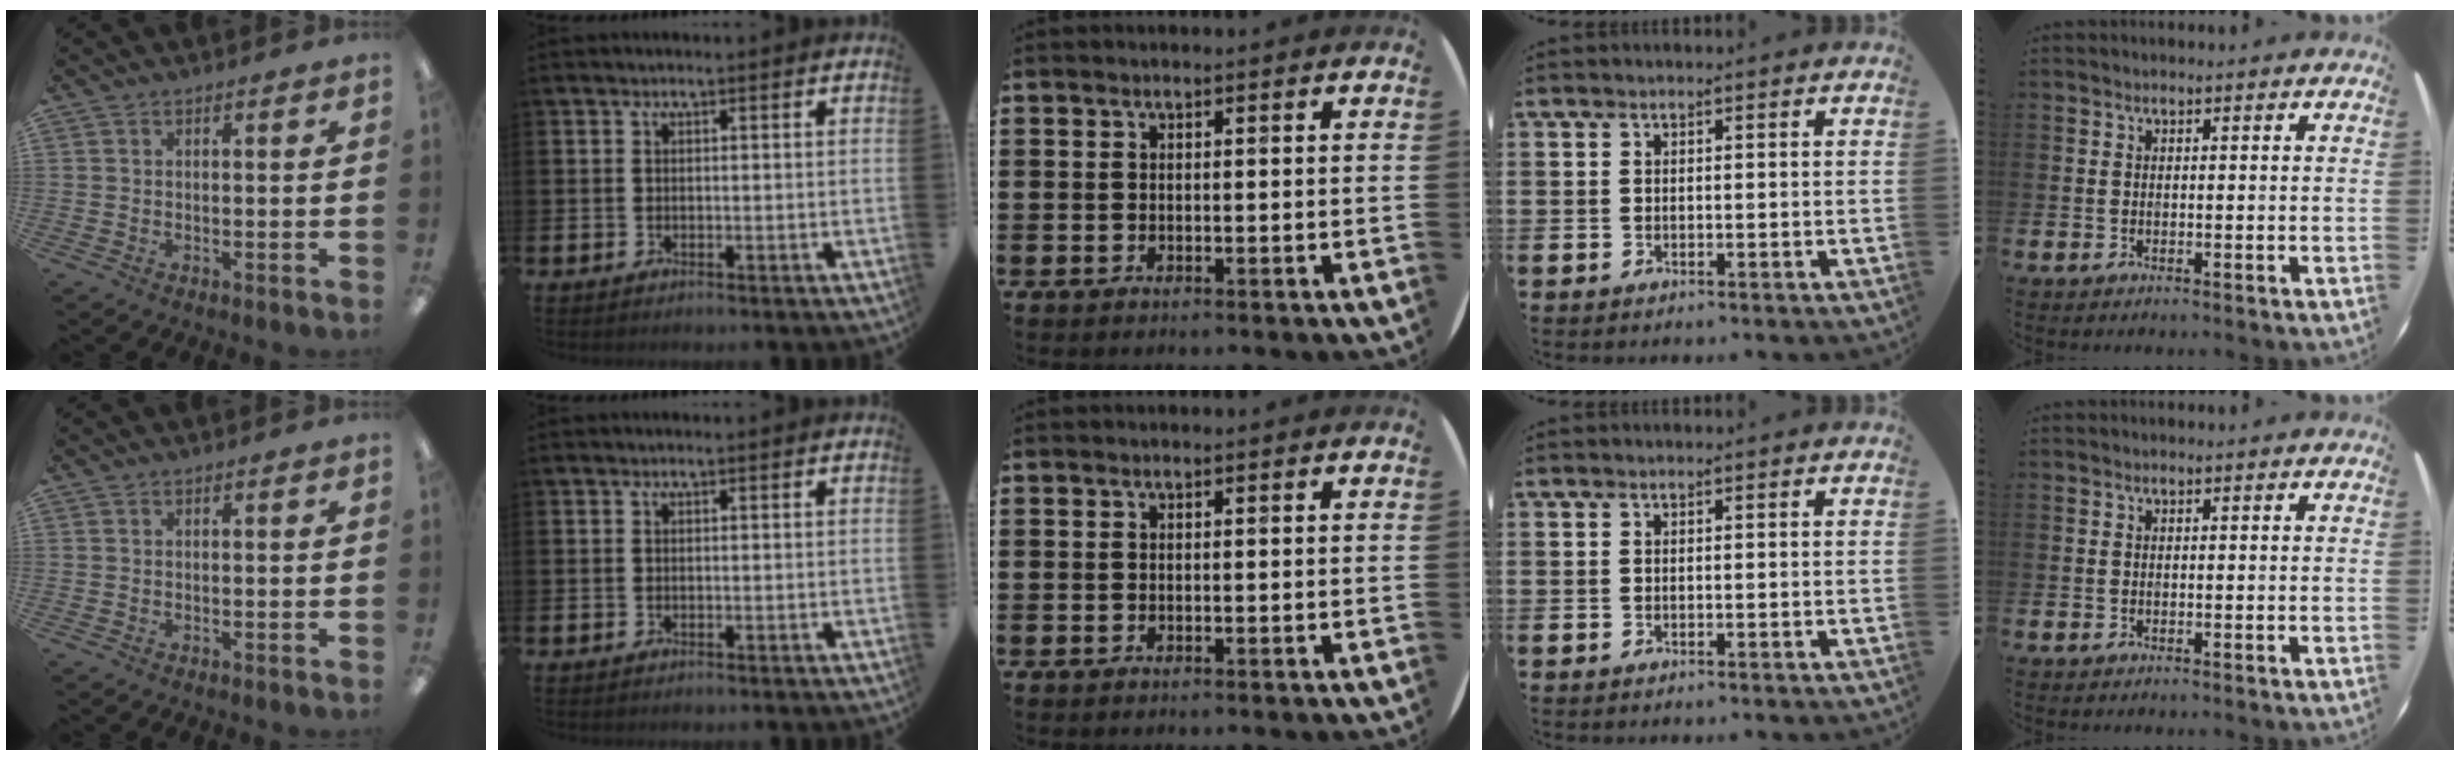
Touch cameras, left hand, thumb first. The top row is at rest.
{}